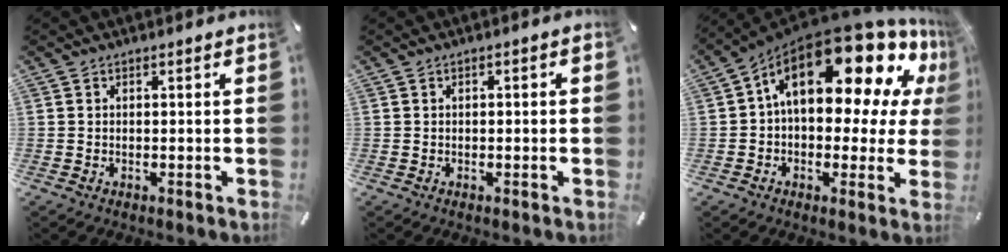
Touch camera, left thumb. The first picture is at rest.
{"total": 0.8, "force": [-0.1, 0.4, 0.7], "torque": [-0.012, 0.001, -0.003]}
{"total": 23.8, "force": [10.6, 12.2, 17.5], "torque": [-0.266, -0.076, 0.179]}